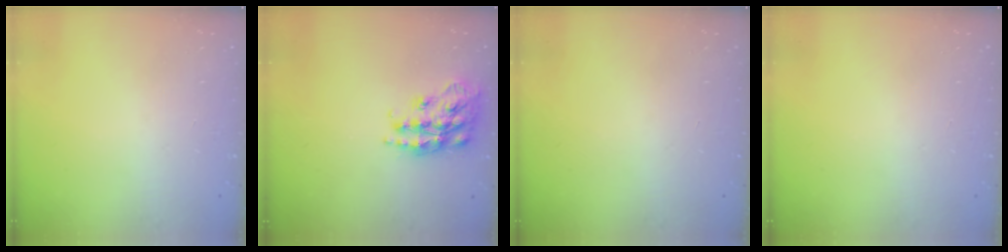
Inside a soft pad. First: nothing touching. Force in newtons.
{"total": 18.2, "press": 18.2, "slide": 1.2}
{"total": 0.0}
{"total": 0.0}